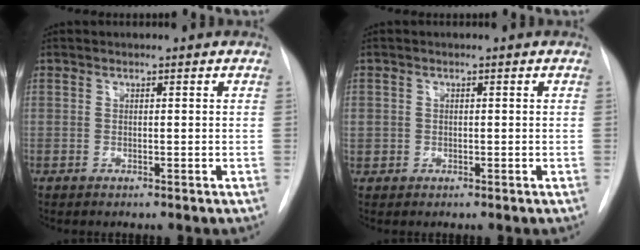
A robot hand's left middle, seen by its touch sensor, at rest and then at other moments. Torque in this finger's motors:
{"motor_torque": [-0.02, -0.07, 0.07, 0.00]}